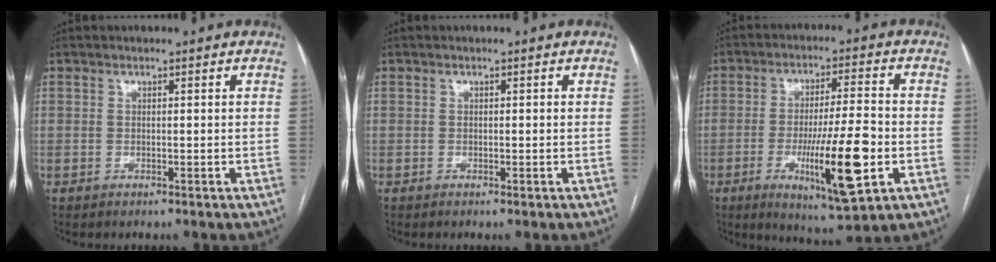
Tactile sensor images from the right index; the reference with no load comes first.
{"total": 0.0}
{"total": 14.4, "force": [-4.3, 1.5, 13.7], "torque": [-0.233, -0.020, -0.065]}